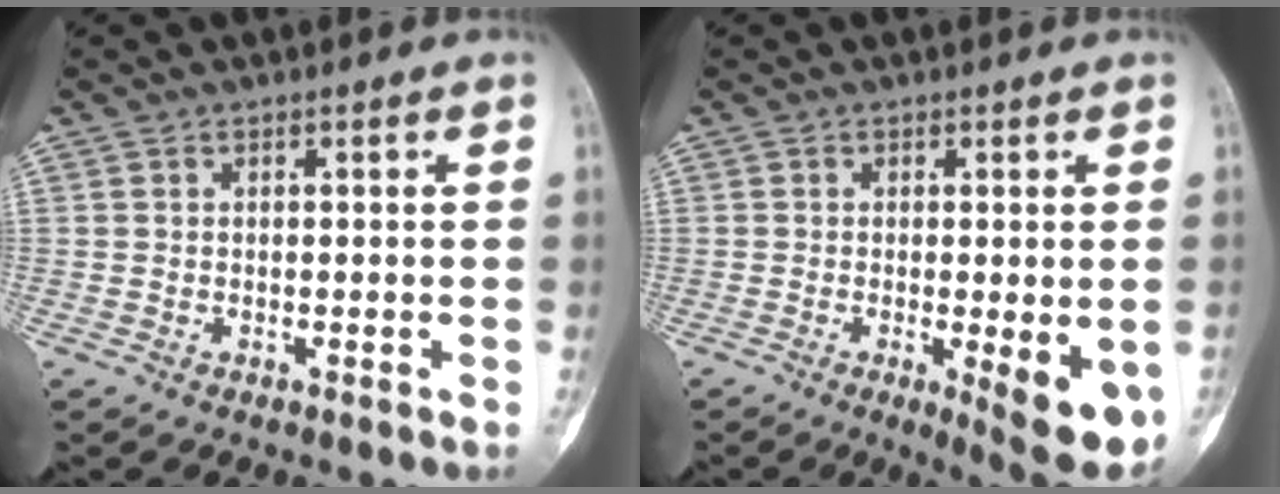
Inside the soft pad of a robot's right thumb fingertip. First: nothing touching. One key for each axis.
{"total": 8.7, "fx": -2.4, "fy": 2.4, "fz": 8.0, "tx": -0.102, "ty": -0.020, "tz": -0.029}